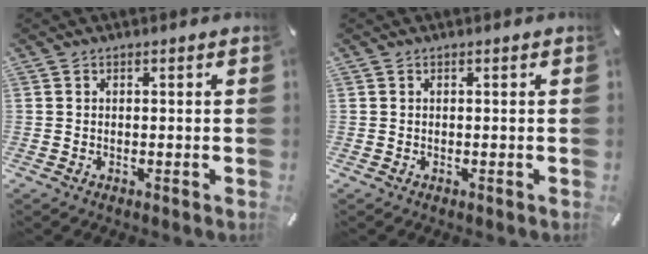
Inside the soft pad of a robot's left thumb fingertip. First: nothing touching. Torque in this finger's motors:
{"motor_torque": [-0.07, -0.02, -0.03, 0.09, 0.00]}